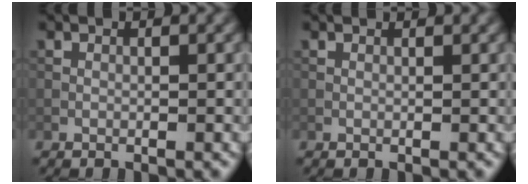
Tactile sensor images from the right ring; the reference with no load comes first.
{"total": 0.9, "force": [0.8, 0.1, 0.3], "torque": [-0.011, -0.004, 0.004]}